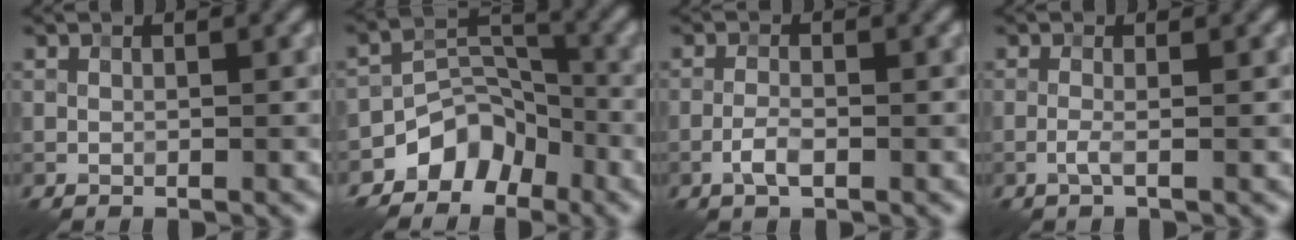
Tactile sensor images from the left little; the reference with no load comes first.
{"total": 5.4, "force": [-3.6, 3.6, 1.9], "torque": [-0.014, 0.002, -0.068]}
{"total": 1.8, "force": [-0.8, 0.6, 1.5], "torque": [-0.031, 0.002, -0.021]}
{"total": 1.2, "force": [-0.4, 0.2, 1.1], "torque": [-0.021, 0.001, -0.013]}